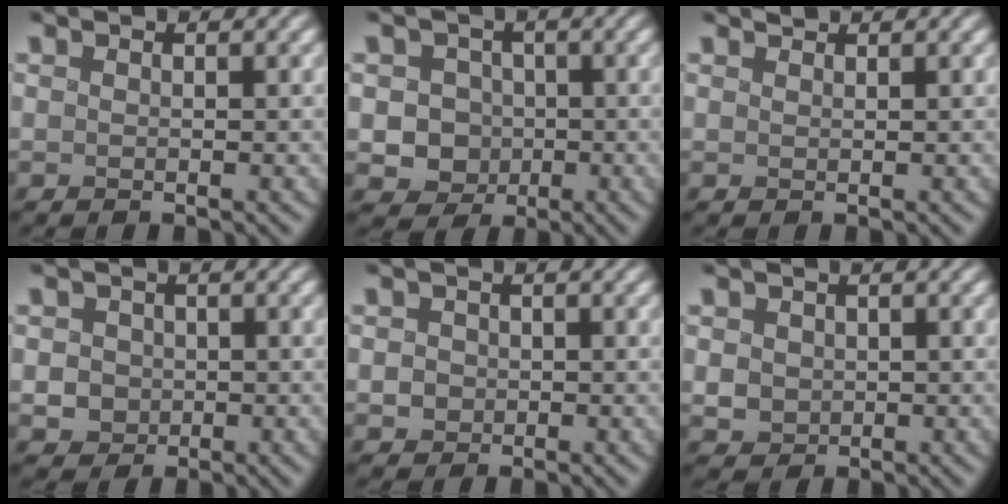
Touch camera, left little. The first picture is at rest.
{"total": 4.0, "force": [-0.6, 3.8, 1.3], "torque": [-0.010, 0.006, -0.020]}
{"total": 0.7, "force": [0.7, 0.1, 0.0], "torque": [0.001, 0.002, 0.014]}
{"total": 2.1, "force": [-0.3, 2.0, 0.7], "torque": [-0.019, 0.001, 0.002]}
{"total": 1.3, "force": [-0.4, 1.2, 0.3], "torque": [-0.003, -0.003, -0.005]}
{"total": 1.7, "force": [0.0, 1.6, 0.6], "torque": [-0.016, -0.004, 0.001]}